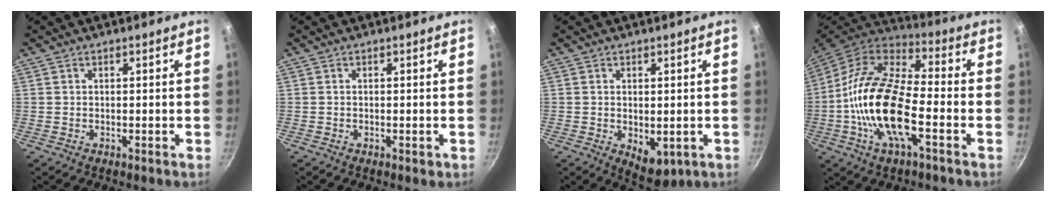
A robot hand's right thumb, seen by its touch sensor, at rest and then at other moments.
{"total": 0.9, "force": [-0.4, 0.3, 0.7], "torque": [-0.011, 0.001, -0.006]}
{"total": 6.2, "force": [-1.1, 3.5, 4.9], "torque": [-0.060, -0.012, -0.003]}
{"total": 20.2, "force": [-4.7, 8.4, 17.7], "torque": [-0.335, 0.033, -0.107]}